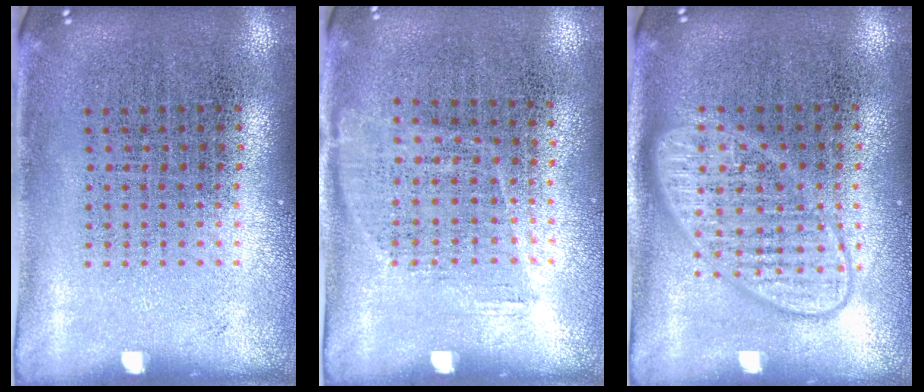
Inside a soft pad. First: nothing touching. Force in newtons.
{"total": 1.1, "press": 0.9, "slide": 0.7}
{"total": 3.0, "press": 2.9, "slide": 0.5}